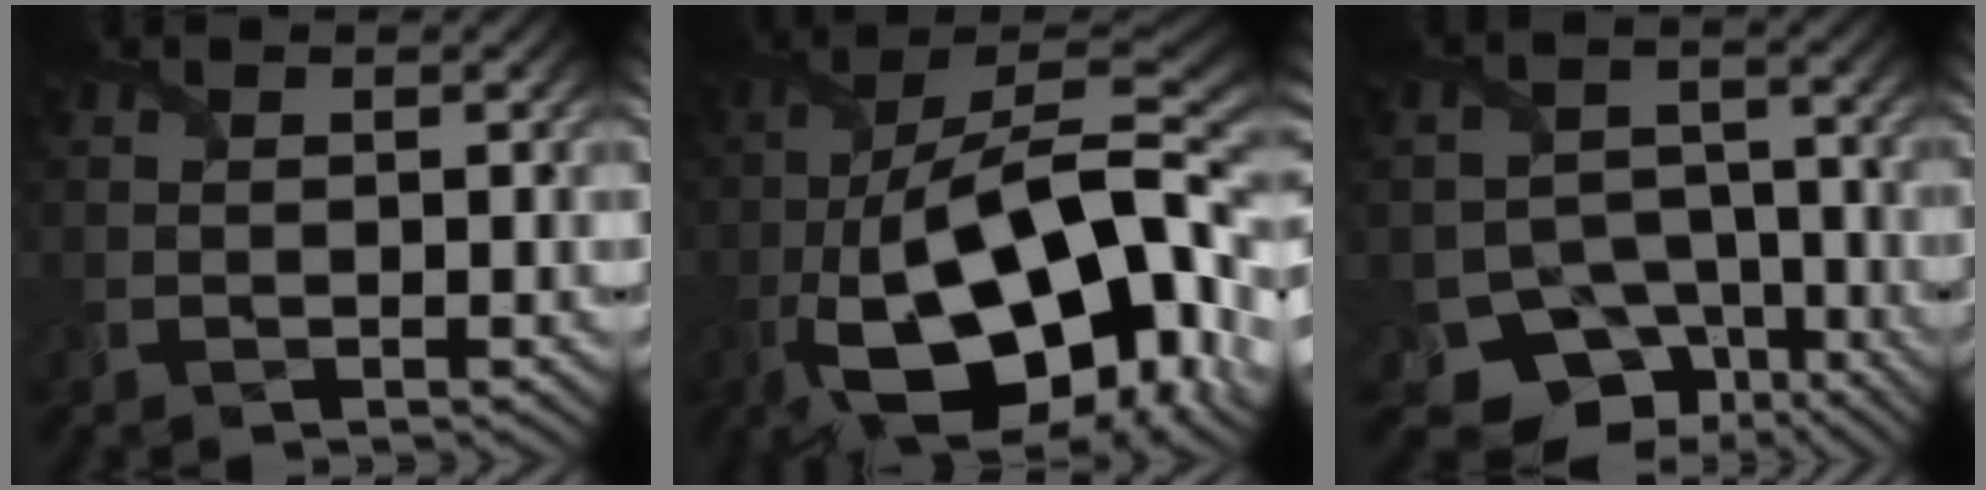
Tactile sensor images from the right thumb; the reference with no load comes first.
{"total": 21.5, "force": [-6.3, 9.5, 18.3], "torque": [-0.317, -0.015, -0.101]}
{"total": 9.1, "force": [-5.7, 6.4, 3.1], "torque": [-0.047, -0.017, -0.091]}